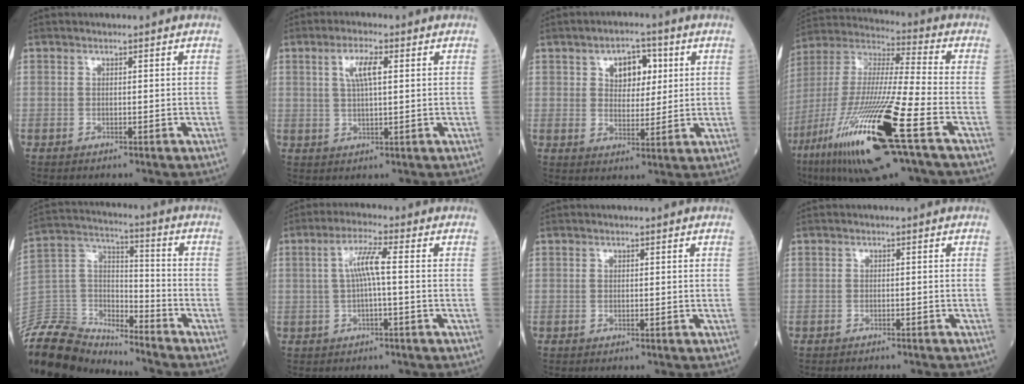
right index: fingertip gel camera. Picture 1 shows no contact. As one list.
[{"total": 4.6, "force": [1.5, 0.9, 4.2], "torque": [-0.083, 0.006, 0.030]}, {"total": 6.3, "force": [2.3, 3.7, 4.5], "torque": [-0.062, 0.014, 0.037]}, {"total": 23.8, "force": [-10.6, 1.7, 21.2], "torque": [-0.430, -0.055, -0.198]}, {"total": 17.3, "force": [-16.5, 4.2, 2.6], "torque": [-0.064, 0.045, -0.299]}, {"total": 4.6, "force": [0.2, 0.1, 4.6], "torque": [-0.088, 0.014, 0.005]}, {"total": 0.0}, {"total": 4.1, "force": [-3.9, 0.8, 1.1], "torque": [-0.013, -0.006, -0.047]}]